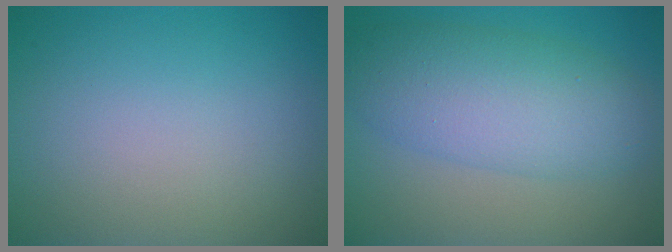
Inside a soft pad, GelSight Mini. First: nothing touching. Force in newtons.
{"total": 6.6, "press": 6.6, "slide": 0.2}